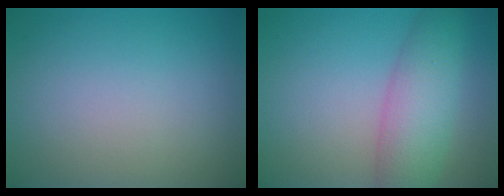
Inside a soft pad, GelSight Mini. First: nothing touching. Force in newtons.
{"total": 5.9, "press": 5.9, "slide": 0.1}